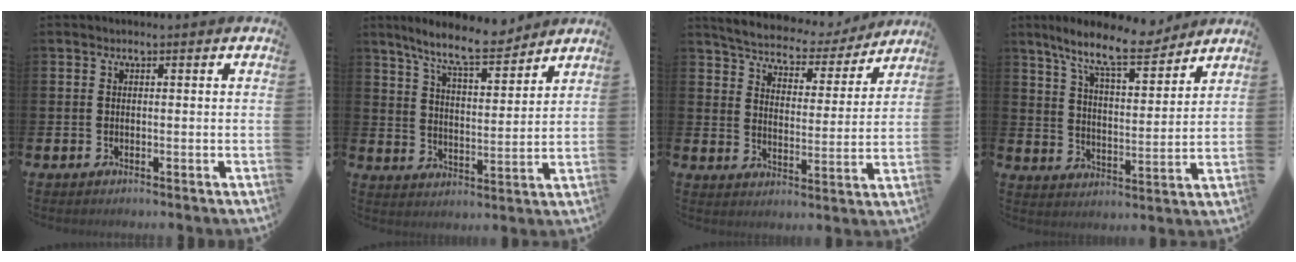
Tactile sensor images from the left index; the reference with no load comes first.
{"total": 9.0, "force": [8.1, 1.5, 3.8], "torque": [-0.094, -0.036, 0.145]}
{"total": 5.9, "force": [5.7, 1.4, 0.7], "torque": [-0.039, -0.046, 0.094]}
{"total": 10.7, "force": [9.1, 2.3, 5.1], "torque": [-0.117, -0.046, 0.159]}